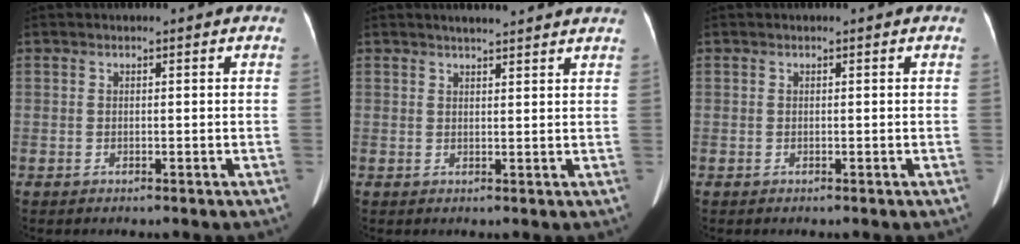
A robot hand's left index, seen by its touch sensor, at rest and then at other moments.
{"total": 6.6, "force": [6.0, 0.4, 2.6], "torque": [-0.036, 0.018, 0.068]}
{"total": 0.0}